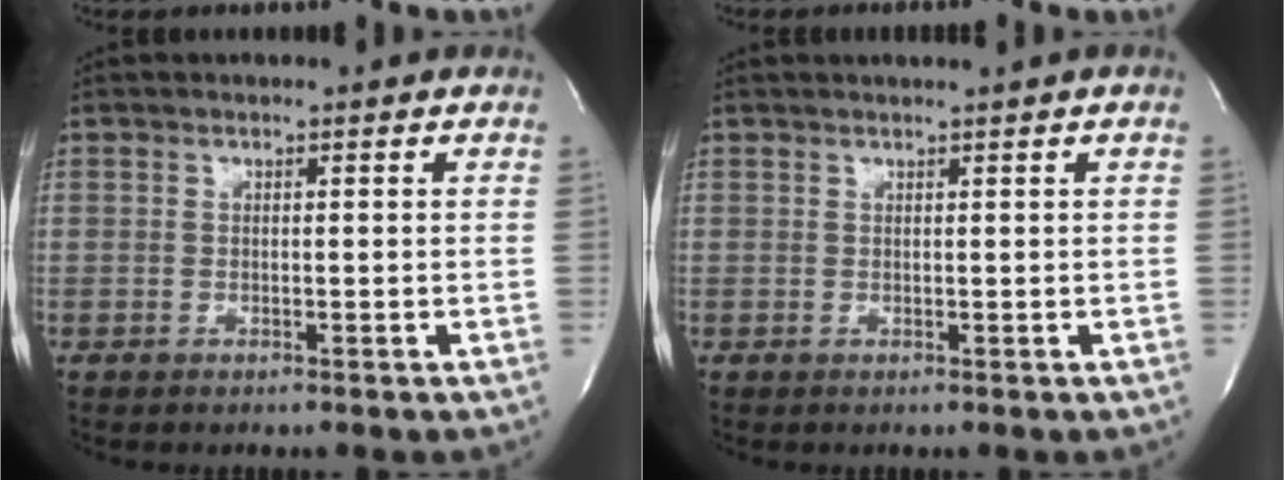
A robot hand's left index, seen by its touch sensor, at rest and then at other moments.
{"total": 1.3, "force": [1.0, -0.5, 0.8], "torque": [-0.009, 0.001, 0.019]}